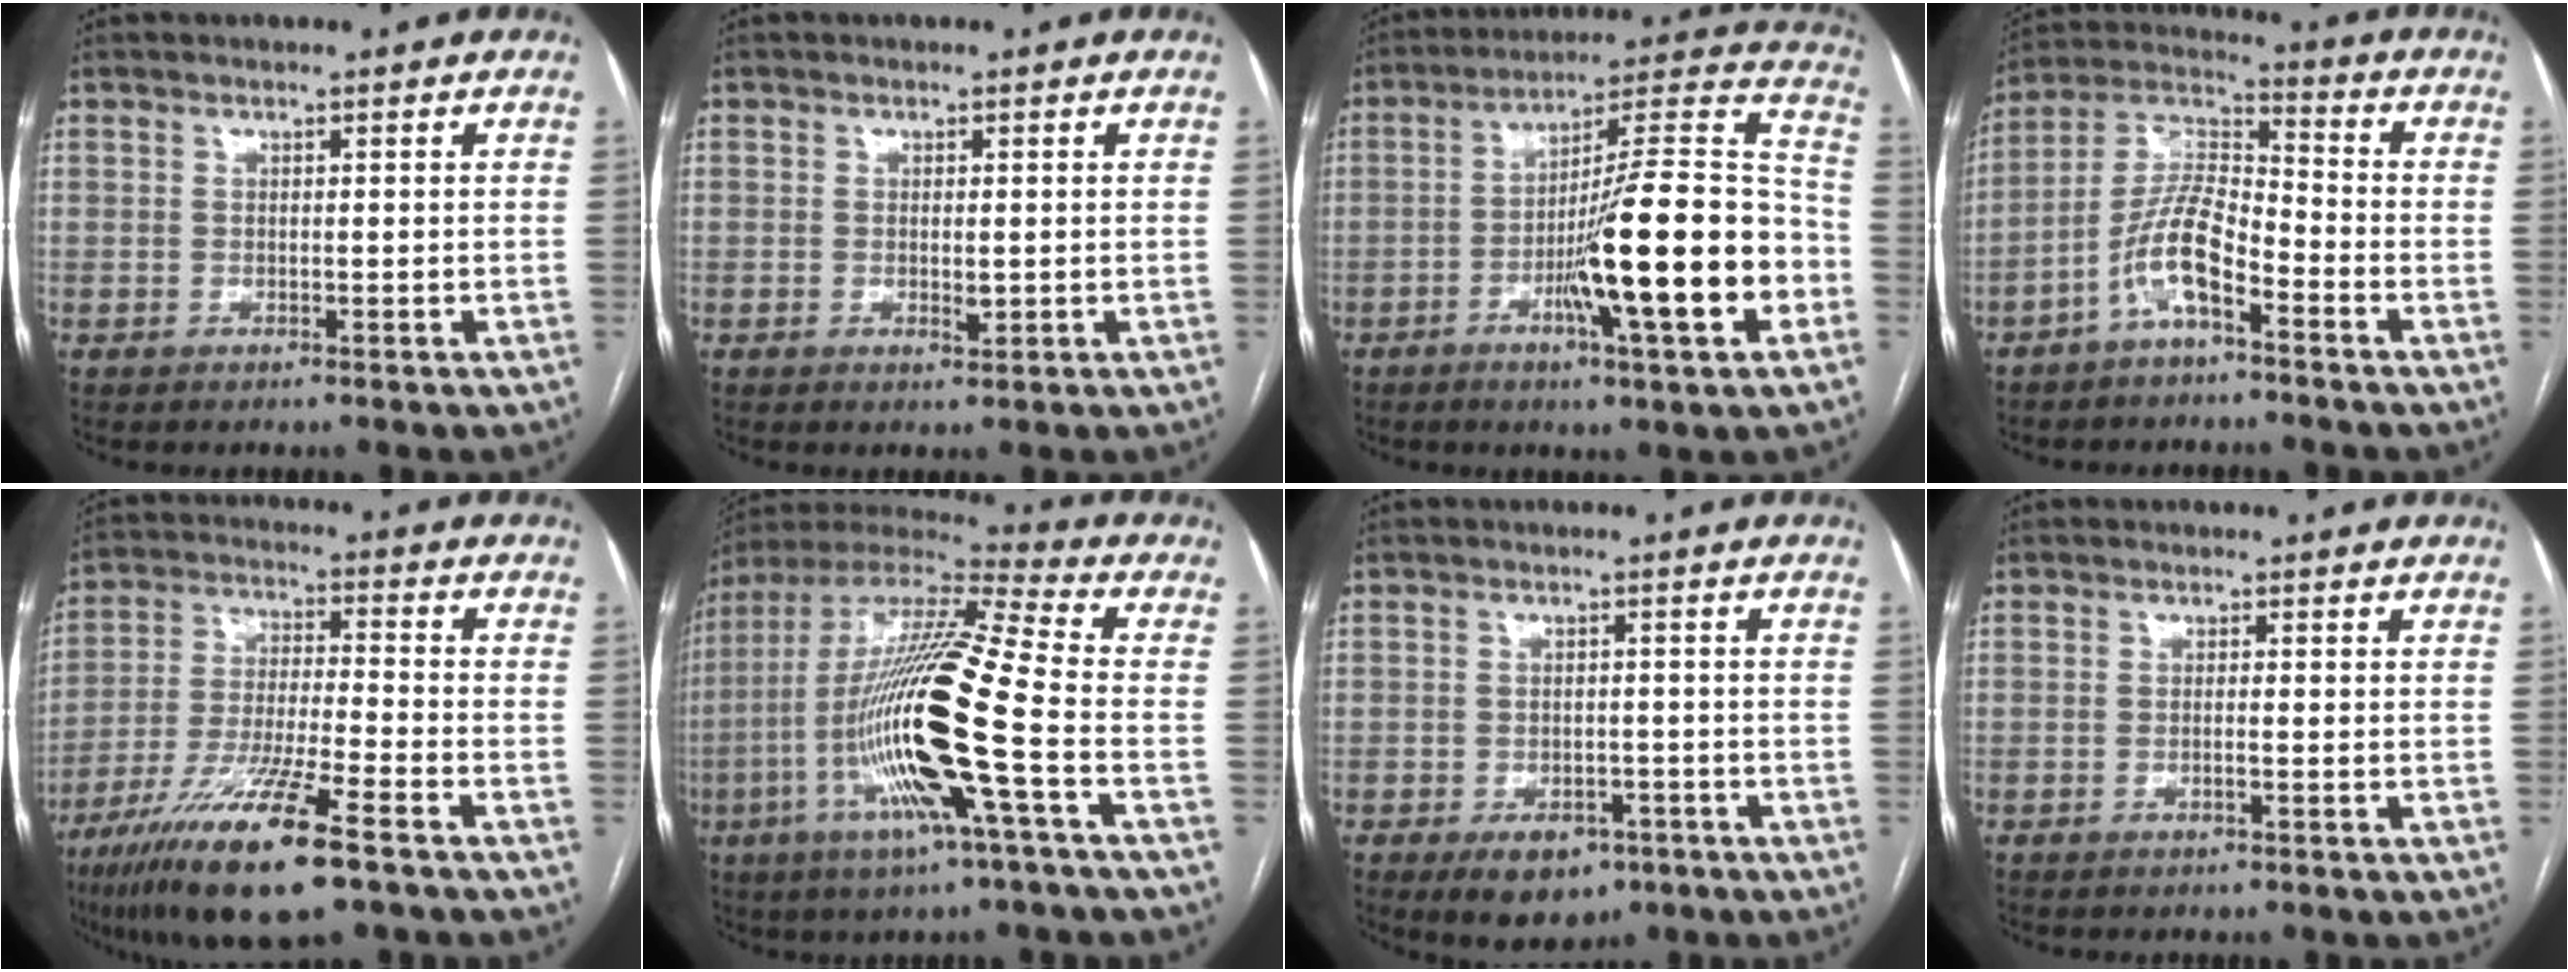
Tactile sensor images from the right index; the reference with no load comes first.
{"total": 1.6, "force": [-0.2, 0.6, 1.5], "torque": [-0.025, -0.004, -0.001]}
{"total": 20.3, "force": [-6.1, 1.2, 19.3], "torque": [-0.278, 0.005, -0.095]}
{"total": 10.0, "force": [-5.0, 2.9, 8.2], "torque": [-0.176, 0.020, -0.098]}
{"total": 16.1, "force": [-9.9, 1.5, 12.7], "torque": [-0.252, -0.039, -0.180]}
{"total": 21.7, "force": [-5.4, 0.7, 21.0], "torque": [-0.427, -0.018, -0.113]}
{"total": 6.3, "force": [-3.6, 4.0, 3.3], "torque": [-0.042, 0.002, -0.045]}
{"total": 0.9, "force": [-0.3, 0.0, 0.8], "torque": [-0.014, 0.001, -0.006]}